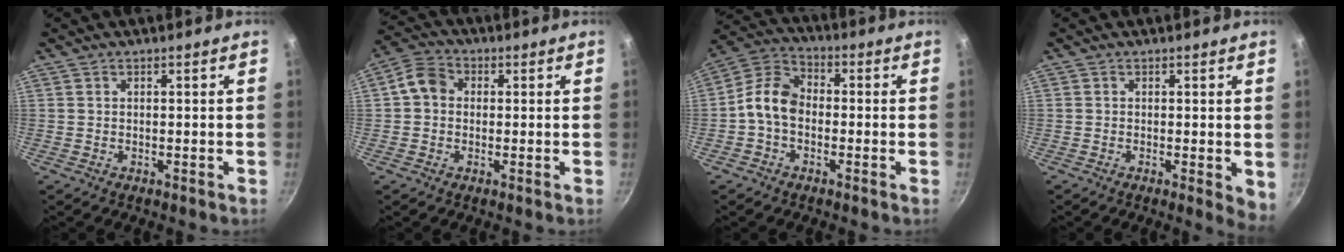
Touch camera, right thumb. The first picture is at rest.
{"total": 5.9, "force": [0.3, 4.9, 3.2], "torque": [-0.041, 0.016, -0.012]}
{"total": 8.4, "force": [-1.5, 6.0, 5.6], "torque": [-0.090, 0.032, -0.048]}
{"total": 3.4, "force": [-0.2, 1.3, 3.1], "torque": [-0.037, -0.010, -0.005]}